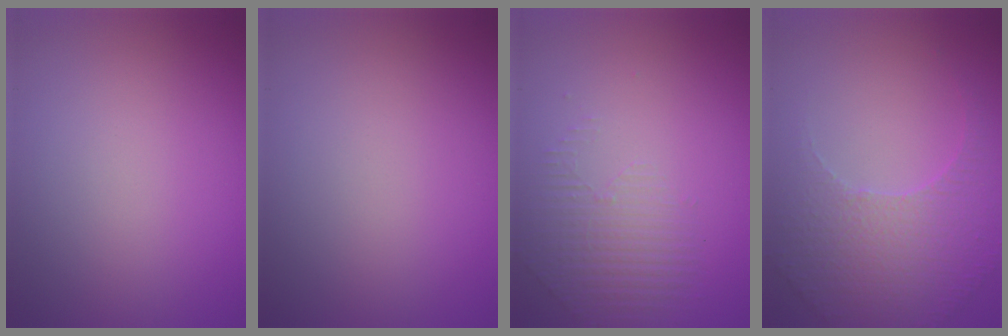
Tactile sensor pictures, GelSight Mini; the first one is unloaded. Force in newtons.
{"total": 0.0}
{"total": 1.5, "press": 0.9, "slide": 1.2}
{"total": 4.1, "press": 3.7, "slide": 1.9}